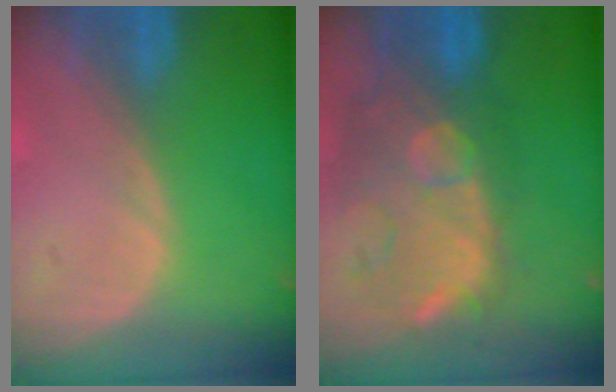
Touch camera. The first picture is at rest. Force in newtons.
{"total": 11.7, "press": 10.7, "slide": 4.8}